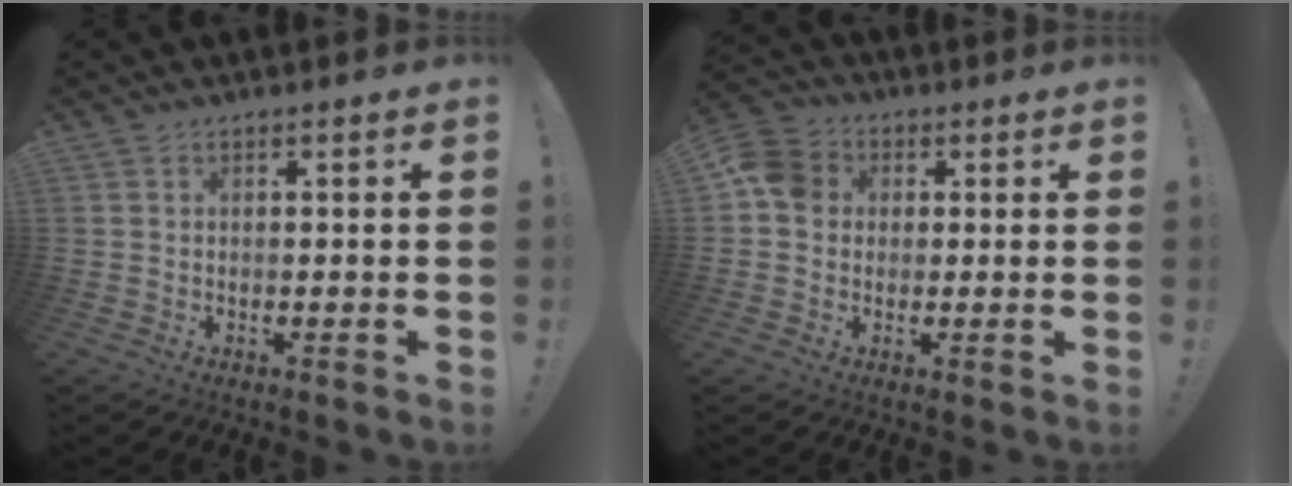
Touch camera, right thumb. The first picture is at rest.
{"total": 8.0, "force": [0.8, 7.1, 3.8], "torque": [-0.060, 0.014, 0.020]}